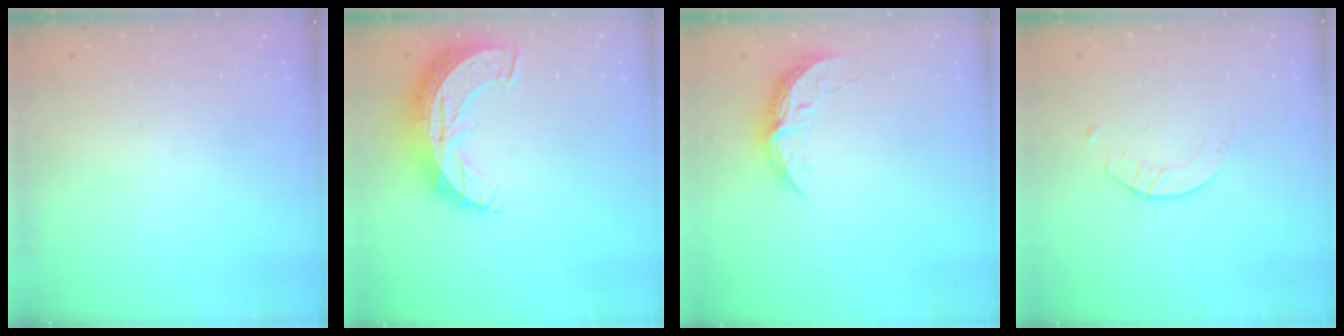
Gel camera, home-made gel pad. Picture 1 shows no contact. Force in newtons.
{"total": 11.6, "press": 11.6, "slide": 0.7}
{"total": 5.9, "press": 5.9, "slide": 0.5}
{"total": 1.6, "press": 1.6, "slide": 0.3}